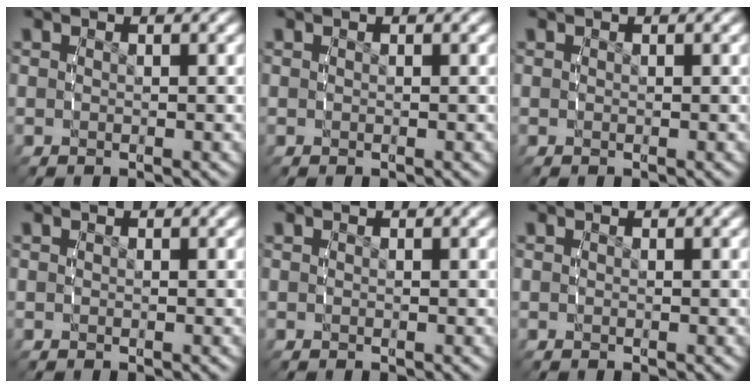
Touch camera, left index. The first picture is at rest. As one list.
[{"total": 0.0}, {"total": 0.0}, {"total": 0.0}, {"total": 0.0}, {"total": 0.0}]